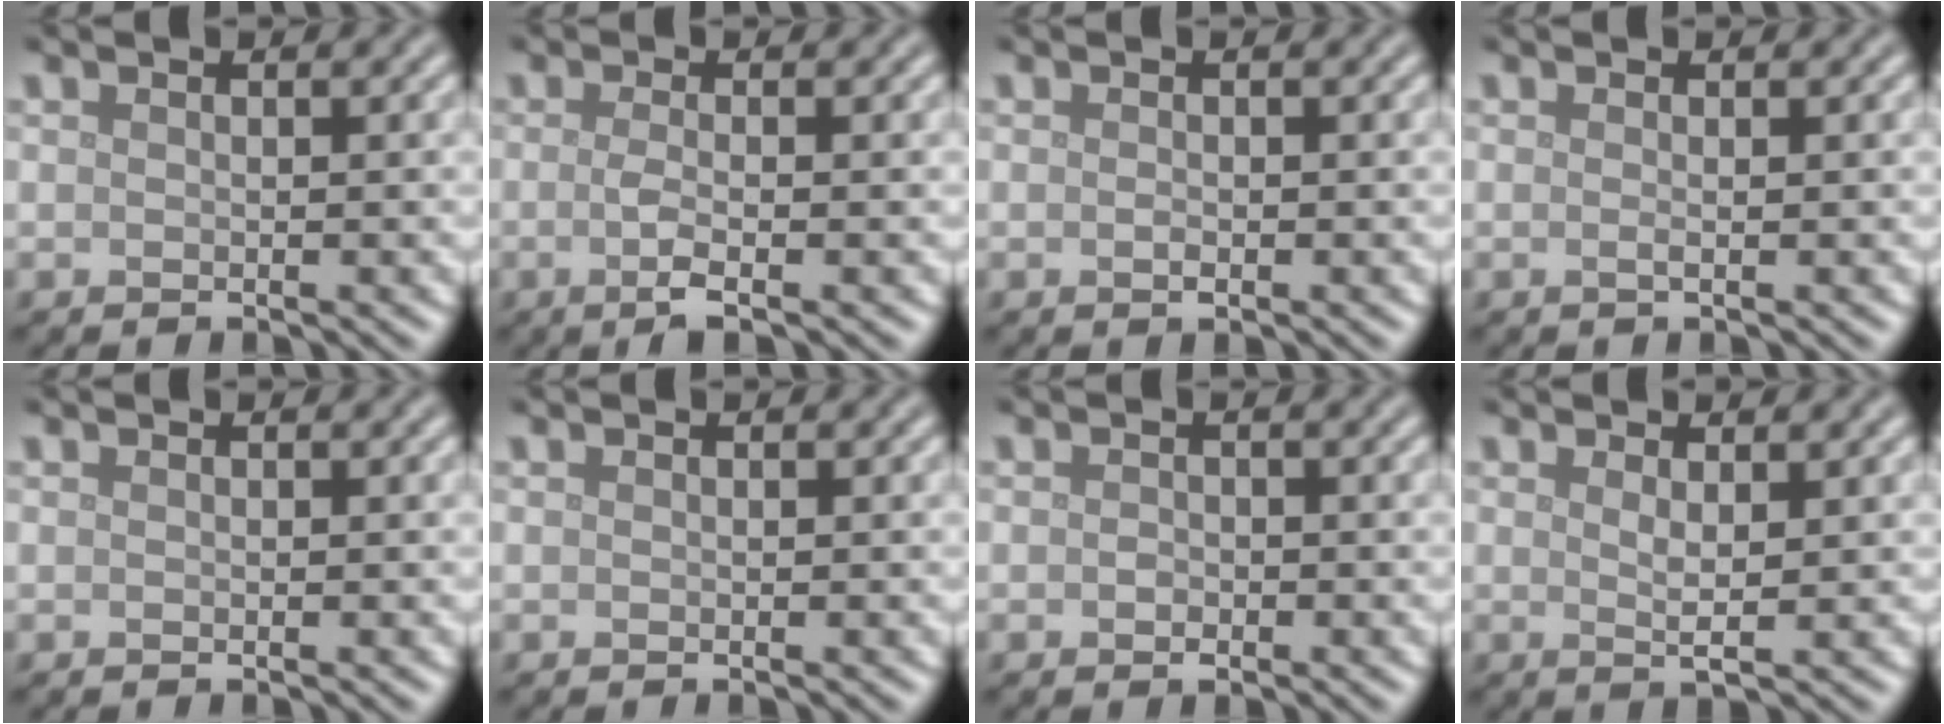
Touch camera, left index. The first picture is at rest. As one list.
[{"total": 2.6, "force": [-0.6, 0.7, 2.4], "torque": [-0.045, -0.004, -0.016]}, {"total": 0.7, "force": [-0.2, 0.3, 0.6], "torque": [-0.014, -0.001, -0.002]}, {"total": 0.7, "force": [-0.1, 0.2, 0.7], "torque": [-0.011, -0.002, -0.003]}, {"total": 0.0}, {"total": 0.0}, {"total": 0.9, "force": [-0.2, 0.6, 0.6], "torque": [-0.010, -0.003, -0.005]}, {"total": 1.5, "force": [0.6, 0.2, 1.4], "torque": [-0.025, -0.004, 0.008]}]